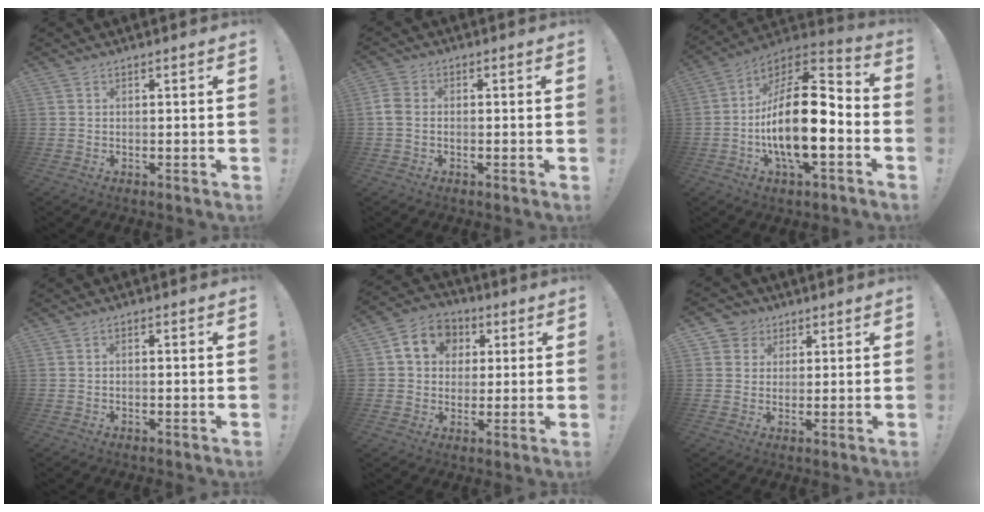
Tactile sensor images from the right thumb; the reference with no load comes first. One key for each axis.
{"total": 4.3, "fx": -0.2, "fy": 3.1, "fz": 2.9, "tx": -0.073, "ty": 0.010, "tz": -0.002}
{"total": 20.7, "fx": -4.2, "fy": 8.1, "fz": 18.6, "tx": -0.343, "ty": 0.014, "tz": -0.069}
{"total": 1.1, "fx": -0.8, "fy": 0.0, "fz": 0.8, "tx": -0.019, "ty": 0.004, "tz": -0.013}
{"total": 10.7, "fx": 2.8, "fy": 9.4, "fz": 4.5, "tx": -0.060, "ty": -0.001, "tz": 0.057}
{"total": 4.9, "fx": 1.7, "fy": 4.5, "fz": 0.6, "tx": -0.017, "ty": -0.003, "tz": 0.034}